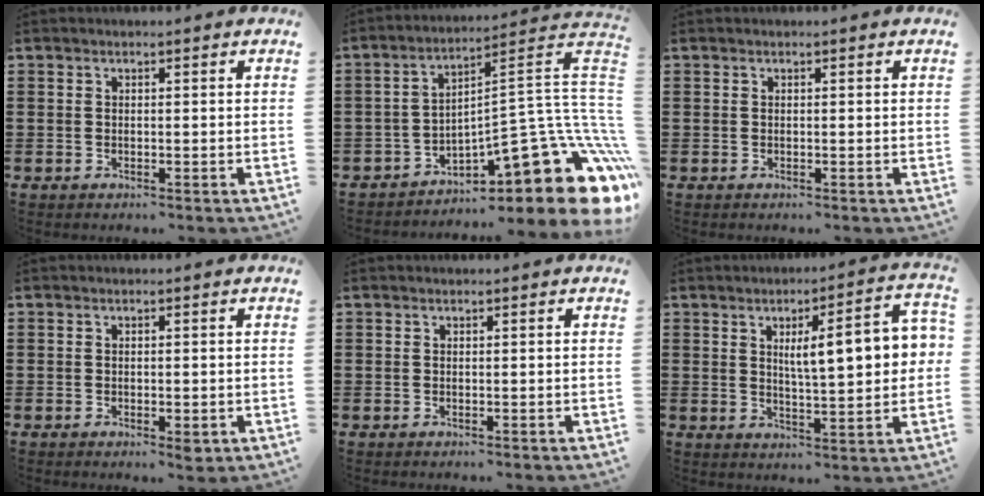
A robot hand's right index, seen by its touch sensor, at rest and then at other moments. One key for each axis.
{"total": 13.9, "fx": -5.5, "fy": 3.7, "fz": 12.2, "tx": -0.153, "ty": -0.019, "tz": -0.094}
{"total": 0.0}
{"total": 0.9, "fx": -0.2, "fy": 0.5, "fz": 0.8, "tx": -0.016, "ty": -0.001, "tz": -0.004}
{"total": 0.0}
{"total": 9.4, "fx": 2.3, "fy": 2.3, "fz": 8.8, "tx": -0.142, "ty": 0.000, "tz": 0.030}